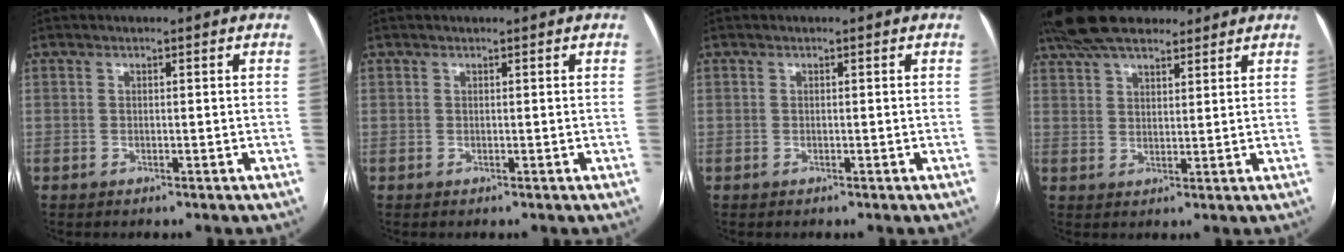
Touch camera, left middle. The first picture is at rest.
{"total": 0.8, "force": [0.7, 0.0, 0.3], "torque": [-0.005, 0.014, 0.015]}
{"total": 0.0}
{"total": 14.3, "force": [11.6, 4.8, 6.8], "torque": [-0.129, 0.052, 0.194]}